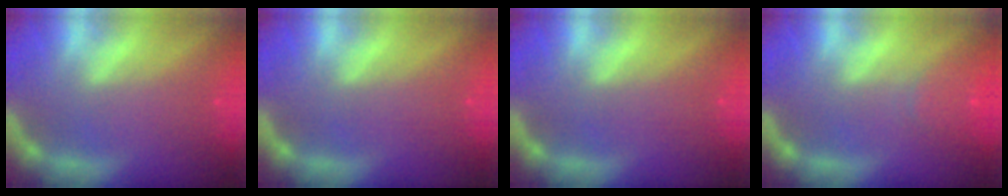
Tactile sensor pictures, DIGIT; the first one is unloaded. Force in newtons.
{"total": 0.0}
{"total": 0.0}
{"total": 3.0}